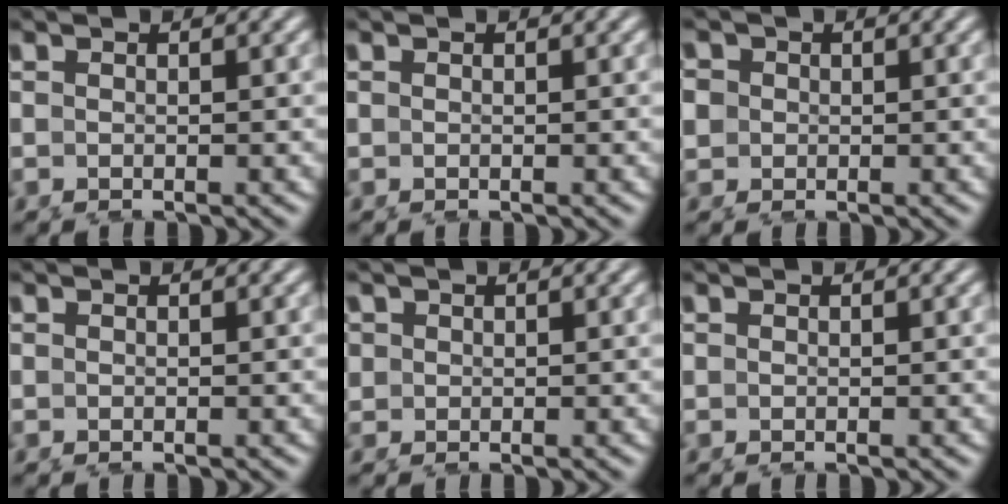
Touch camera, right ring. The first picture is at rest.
{"total": 0.0}
{"total": 2.9, "force": [0.0, 2.8, 0.9], "torque": [-0.032, -0.012, 0.006]}
{"total": 0.0}
{"total": 2.0, "force": [0.3, 1.9, 0.4], "torque": [-0.020, -0.014, 0.015]}
{"total": 0.0}